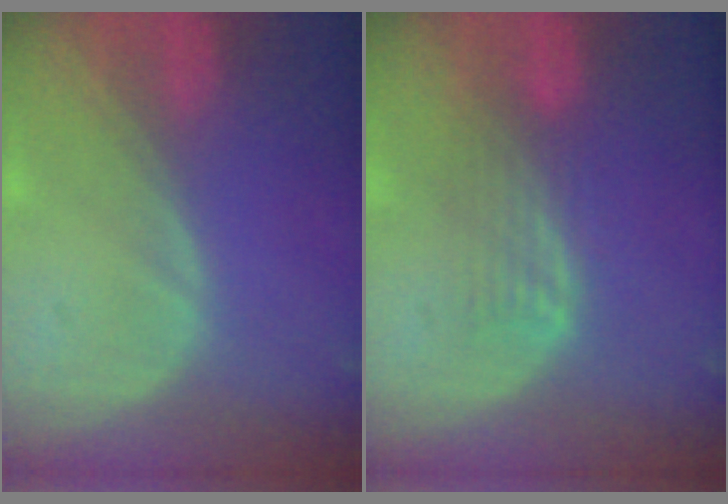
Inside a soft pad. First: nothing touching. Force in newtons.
{"total": 4.3, "press": 3.7, "slide": 2.2}